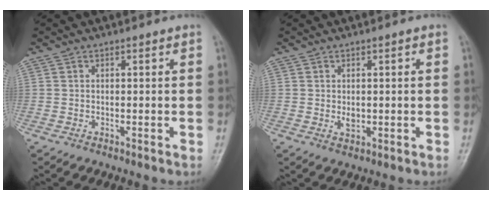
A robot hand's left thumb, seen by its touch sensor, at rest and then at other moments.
{"total": 2.1, "force": [0.1, 1.4, 1.6], "torque": [-0.019, -0.004, 0.004]}